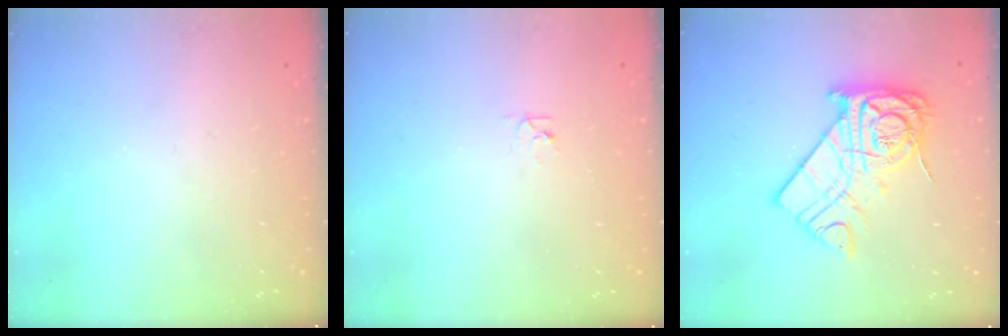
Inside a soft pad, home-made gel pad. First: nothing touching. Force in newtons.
{"total": 2.3, "press": 2.3, "slide": 0.2}
{"total": 16.1, "press": 16.0, "slide": 1.9}